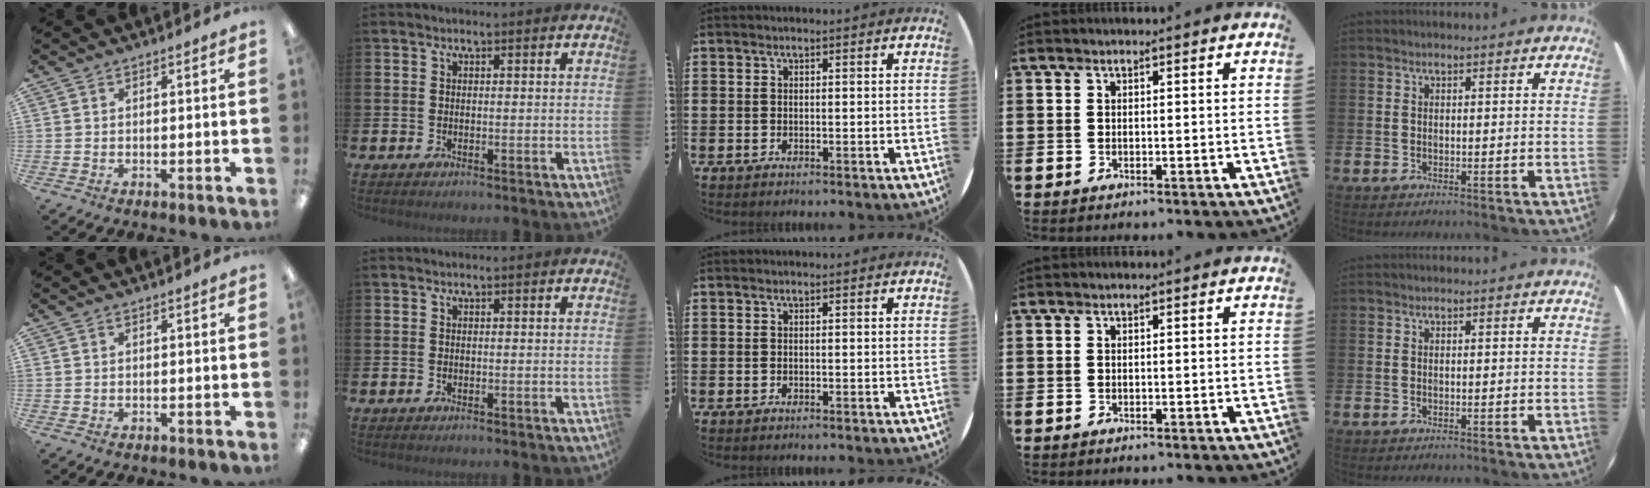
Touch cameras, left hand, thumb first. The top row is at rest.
{}